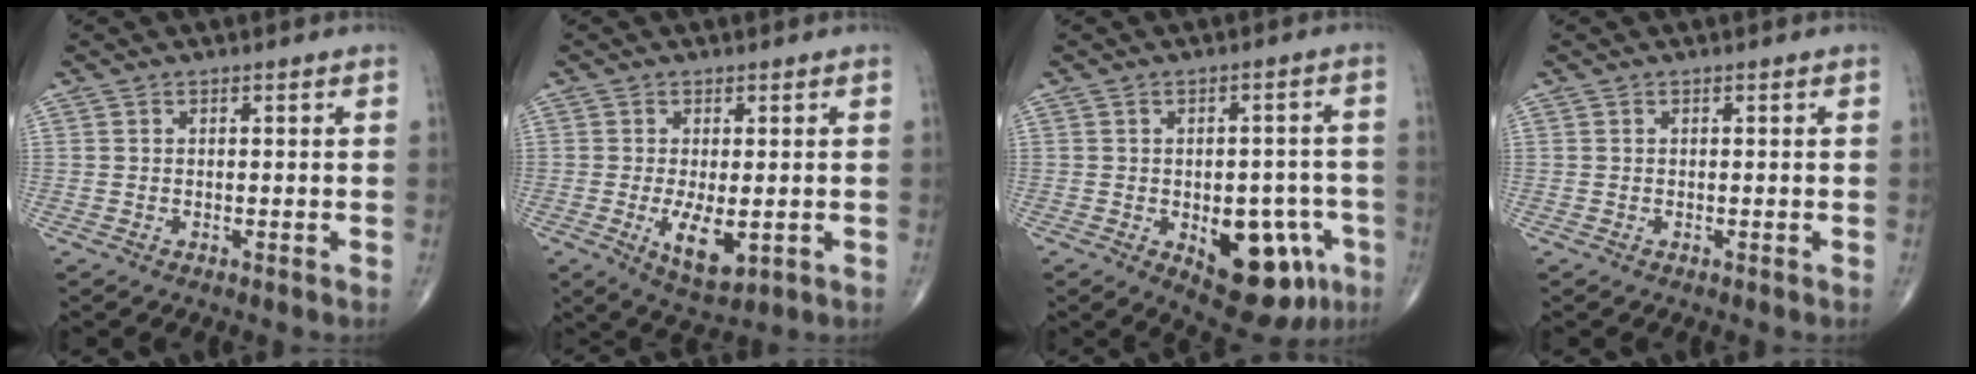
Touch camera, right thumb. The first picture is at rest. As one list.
[{"total": 6.8, "force": [-1.2, 2.9, 6.0], "torque": [-0.102, -0.018, -0.009]}, {"total": 14.5, "force": [-5.4, 7.6, 11.1], "torque": [-0.108, 0.019, -0.058]}, {"total": 0.0}]